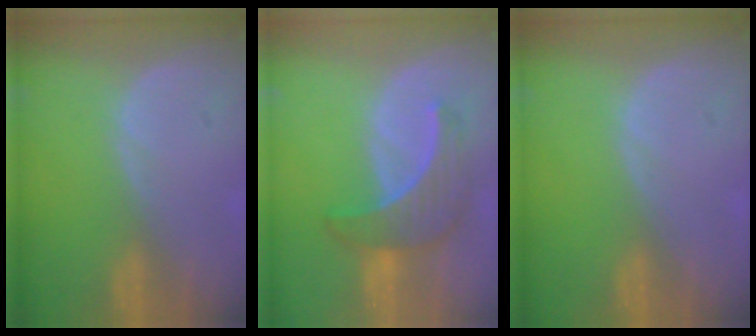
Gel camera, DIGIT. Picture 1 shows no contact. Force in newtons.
{"total": 6.7, "press": 6.7, "slide": 0.7}
{"total": 0.0}